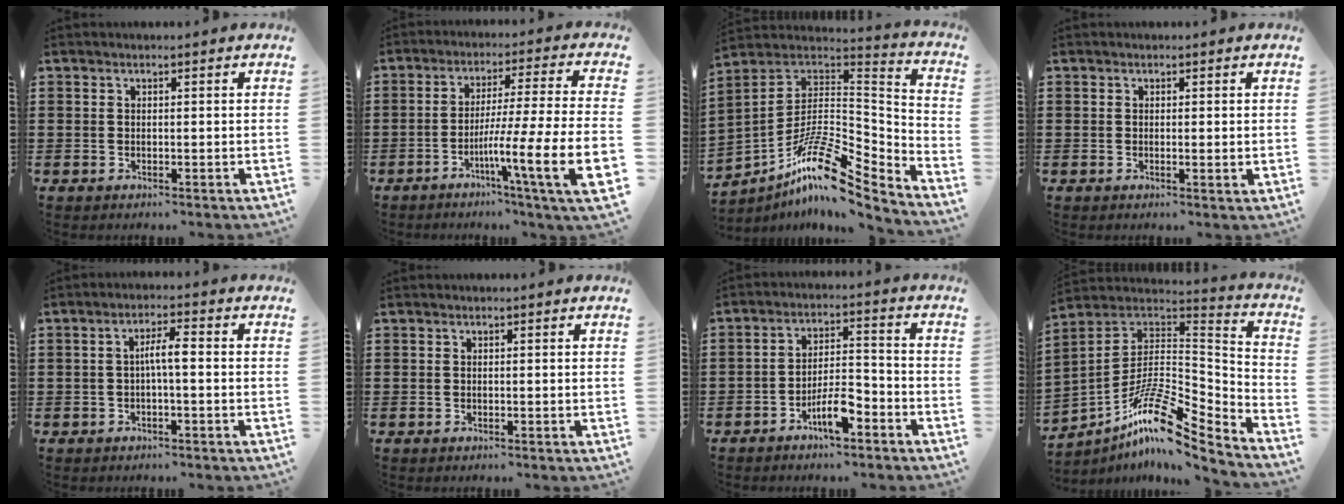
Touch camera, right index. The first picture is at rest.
{"total": 10.4, "force": [-4.1, 0.0, 9.5], "torque": [-0.166, -0.026, -0.085]}
{"total": 12.9, "force": [-7.9, 4.3, 9.3], "torque": [-0.168, -0.002, -0.153]}
{"total": 0.5, "force": [0.2, 0.1, 0.5], "torque": [-0.011, 0.000, 0.003]}
{"total": 3.6, "force": [-0.3, 0.6, 3.5], "torque": [-0.065, 0.007, -0.009]}
{"total": 0.0}
{"total": 6.3, "force": [-3.9, 1.9, 4.5], "torque": [-0.086, 0.008, -0.073]}
{"total": 12.2, "force": [-7.7, 3.8, 8.7], "torque": [-0.167, -0.005, -0.150]}